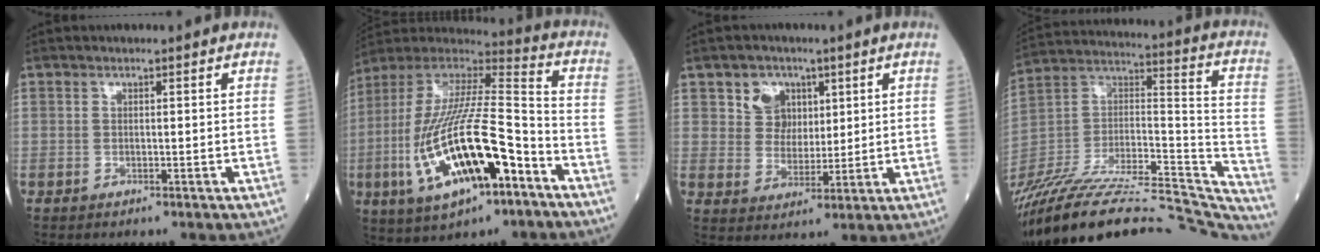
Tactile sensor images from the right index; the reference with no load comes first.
{"total": 23.1, "force": [-8.1, 6.0, 20.8], "torque": [-0.440, -0.022, -0.133]}
{"total": 5.7, "force": [2.8, 4.8, 1.5], "torque": [-0.030, 0.013, 0.055]}
{"total": 35.9, "force": [-32.4, 5.6, 14.6], "torque": [-0.200, -0.009, -0.479]}